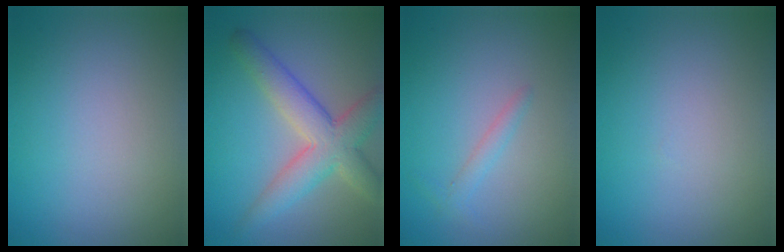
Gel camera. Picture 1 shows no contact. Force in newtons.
{"total": 6.2, "press": 6.2, "slide": 0.5}
{"total": 1.2, "press": 1.2, "slide": 0.1}
{"total": 0.0}